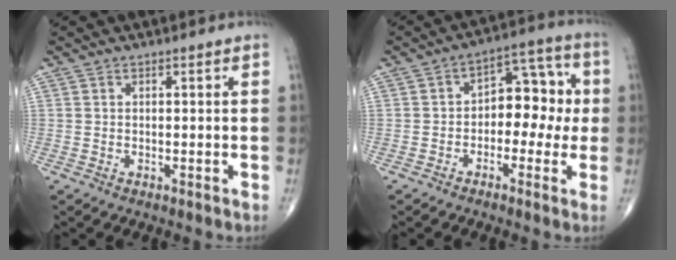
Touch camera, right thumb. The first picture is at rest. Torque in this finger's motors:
{"motor_torque": [-0.15, 0.67, 0.72, 0.05, 0.10]}